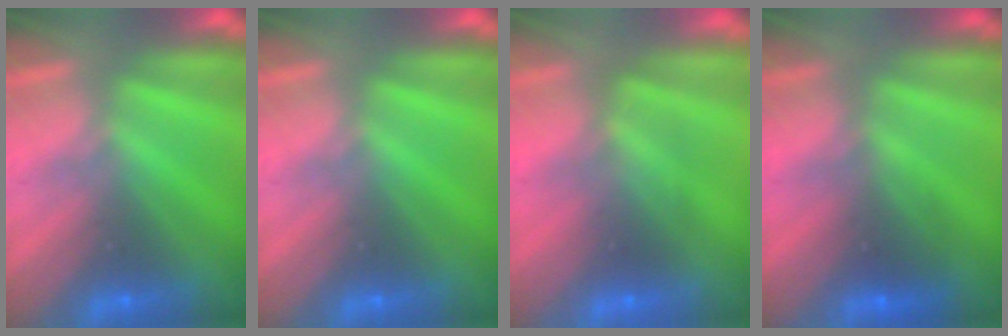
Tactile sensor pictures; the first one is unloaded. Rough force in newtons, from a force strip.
{"total": 0.0}
{"total": 2.6}
{"total": 2.7}